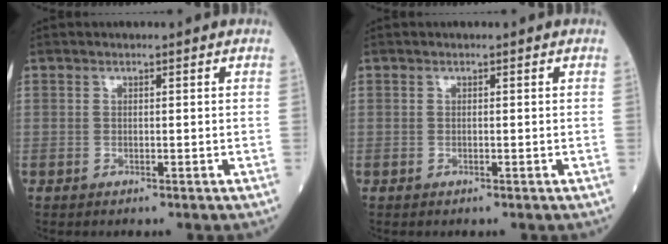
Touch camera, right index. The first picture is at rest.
{"total": 0.0}